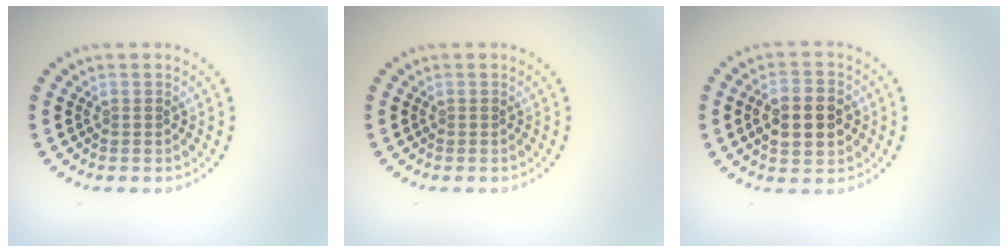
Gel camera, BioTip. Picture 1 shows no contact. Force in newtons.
{"total": 0.0}
{"total": 5.3, "press": 5.3, "slide": 0.2}